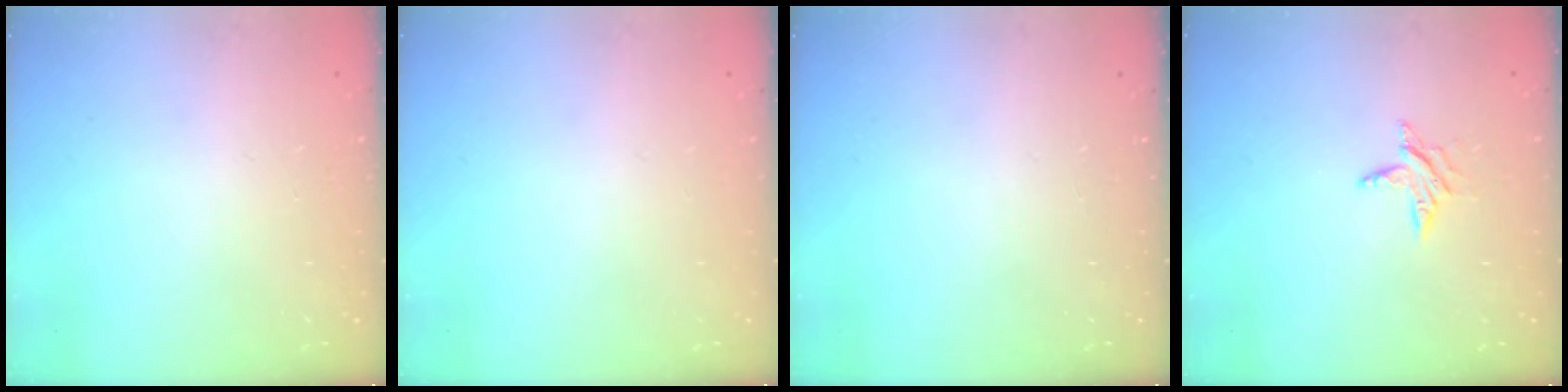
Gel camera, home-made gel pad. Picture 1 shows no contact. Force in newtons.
{"total": 0.0}
{"total": 0.0}
{"total": 5.5, "press": 5.5, "slide": 0.5}